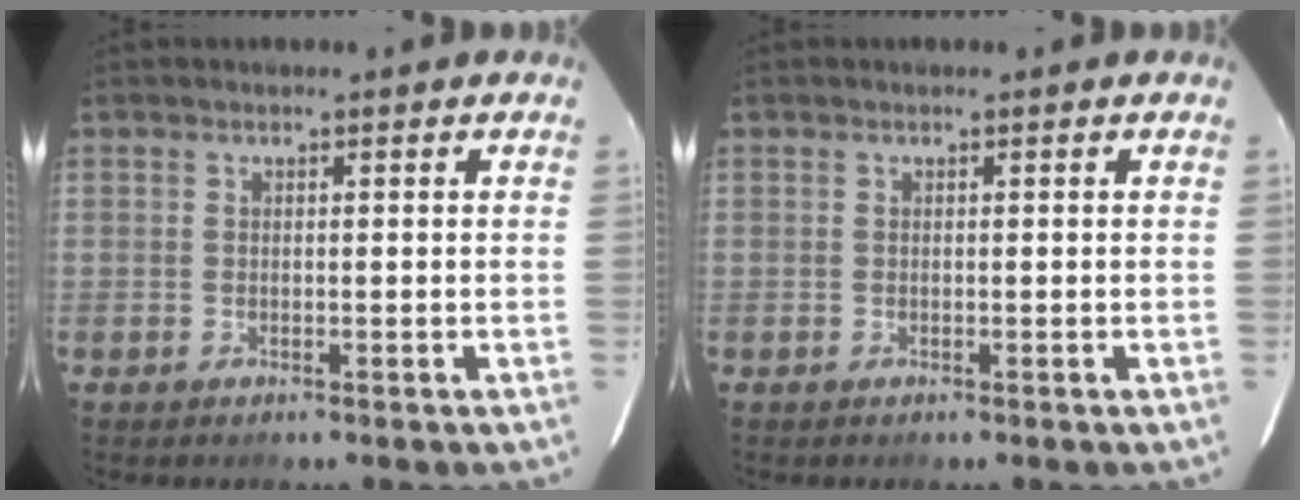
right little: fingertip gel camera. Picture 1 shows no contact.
{"total": 0.0}